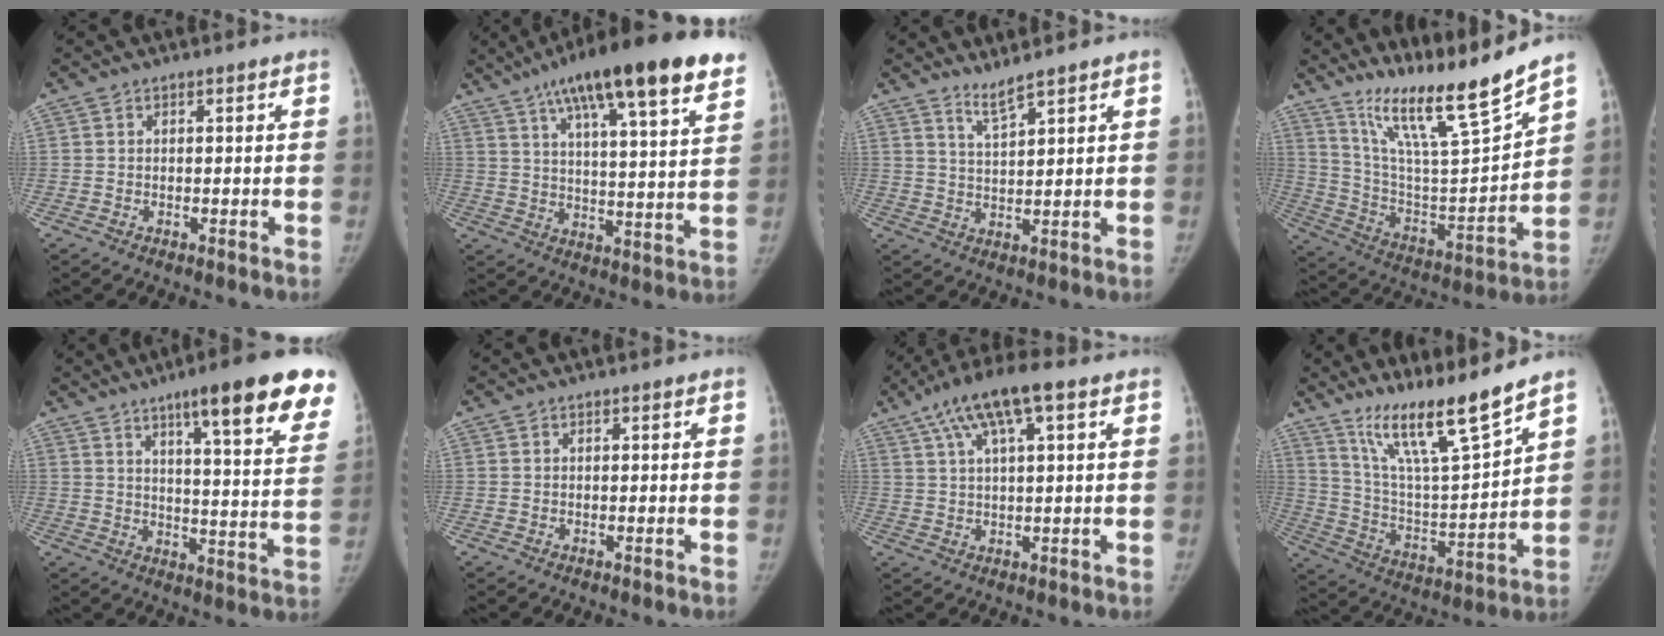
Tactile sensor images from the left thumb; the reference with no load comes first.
{"total": 24.7, "force": [15.7, 4.9, 18.5], "torque": [-0.272, -0.023, 0.232]}
{"total": 3.8, "force": [3.3, -0.3, 1.8], "torque": [-0.034, -0.035, 0.071]}
{"total": 20.2, "force": [16.1, 1.0, 12.1], "torque": [-0.173, -0.092, 0.292]}
{"total": 22.1, "force": [13.8, 3.8, 16.9], "torque": [-0.204, -0.051, 0.181]}
{"total": 0.0}
{"total": 11.9, "force": [5.7, 3.1, 10.0], "torque": [-0.184, 0.016, 0.098]}
{"total": 16.6, "force": [12.9, 1.0, 10.4], "torque": [-0.162, -0.079, 0.240]}